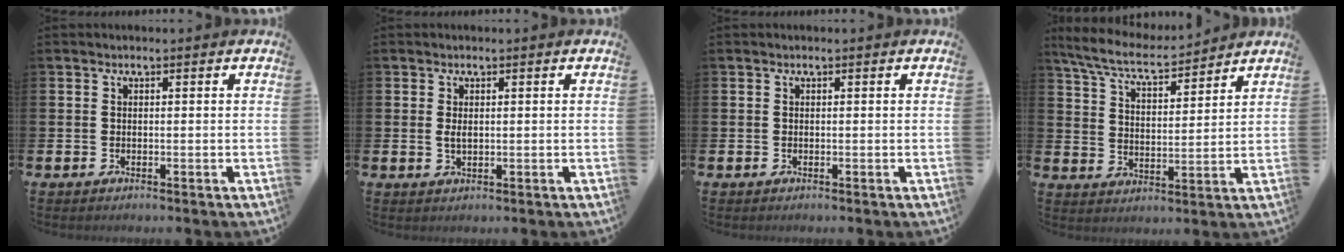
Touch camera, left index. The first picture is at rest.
{"total": 1.3, "force": [0.3, 0.6, 1.1], "torque": [-0.012, 0.001, 0.001]}
{"total": 0.0}
{"total": 7.3, "force": [6.7, 1.1, 2.6], "torque": [-0.080, -0.035, 0.118]}